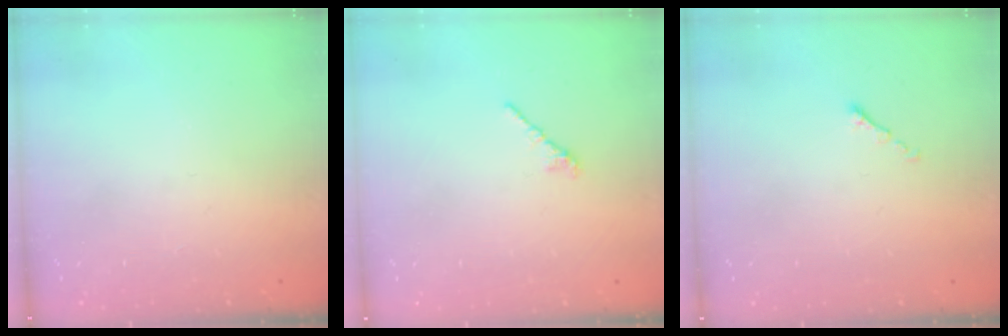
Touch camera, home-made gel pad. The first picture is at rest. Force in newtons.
{"total": 2.4, "press": 2.3, "slide": 0.7}
{"total": 0.6, "press": 0.5, "slide": 0.2}